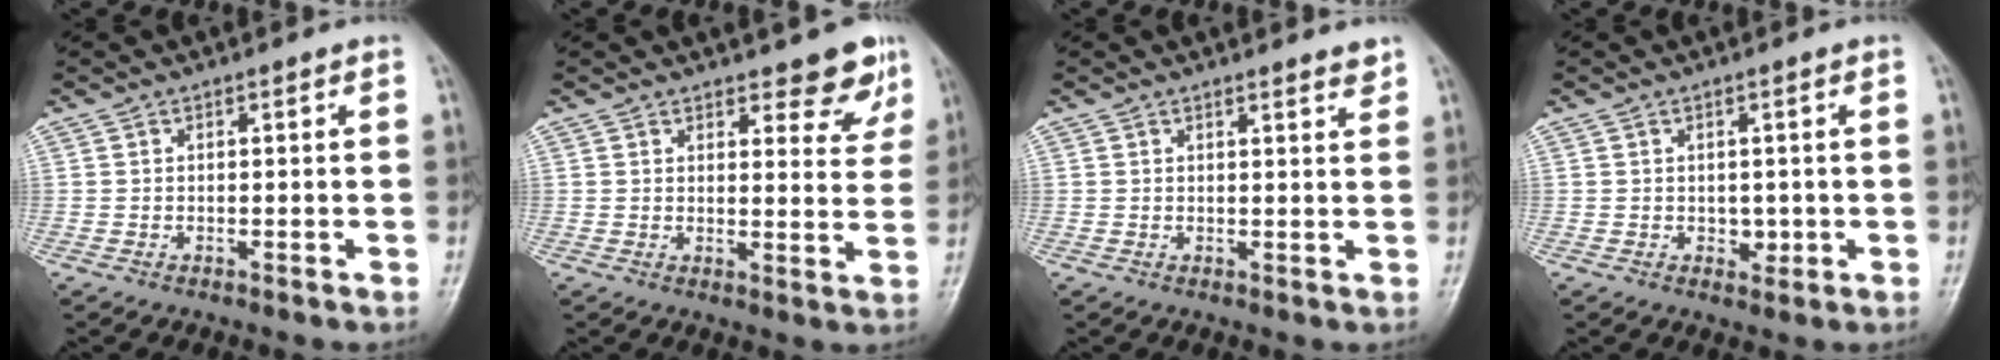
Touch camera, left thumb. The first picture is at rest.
{"total": 6.9, "force": [5.1, 2.8, 3.8], "torque": [-0.013, -0.034, 0.059]}
{"total": 1.9, "force": [1.7, 0.2, 0.8], "torque": [-0.006, -0.014, 0.022]}
{"total": 2.1, "force": [0.0, 1.6, 1.3], "torque": [-0.009, -0.002, 0.003]}